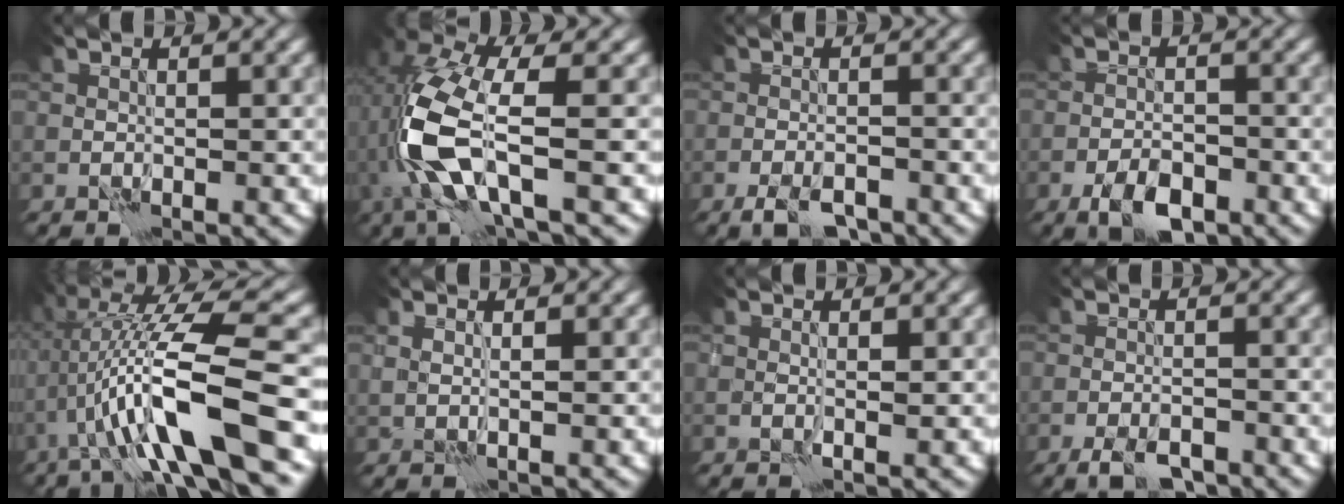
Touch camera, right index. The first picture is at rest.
{"total": 8.2, "force": [-1.0, 2.9, 7.6], "torque": [-0.185, 0.001, -0.026]}
{"total": 2.9, "force": [-2.1, 1.0, 1.7], "torque": [-0.027, -0.004, -0.038]}
{"total": 3.5, "force": [-2.2, 1.5, 2.2], "torque": [-0.032, -0.004, -0.041]}
{"total": 10.8, "force": [-1.6, 2.0, 10.5], "torque": [-0.184, 0.021, -0.025]}
{"total": 0.9, "force": [0.7, 0.1, 0.5], "torque": [-0.011, -0.008, 0.019]}
{"total": 0.6, "force": [0.4, -0.2, 0.3], "torque": [-0.008, -0.005, 0.008]}
{"total": 2.9, "force": [-2.1, 1.0, 1.7], "torque": [-0.026, -0.003, -0.039]}